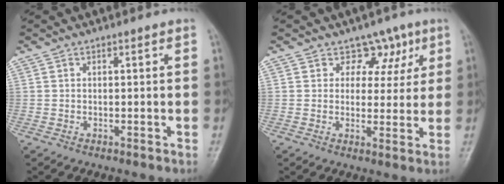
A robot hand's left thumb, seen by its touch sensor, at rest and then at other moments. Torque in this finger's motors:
{"motor_torque": [0.13, 0.12, -0.29, -0.39, 0.02]}